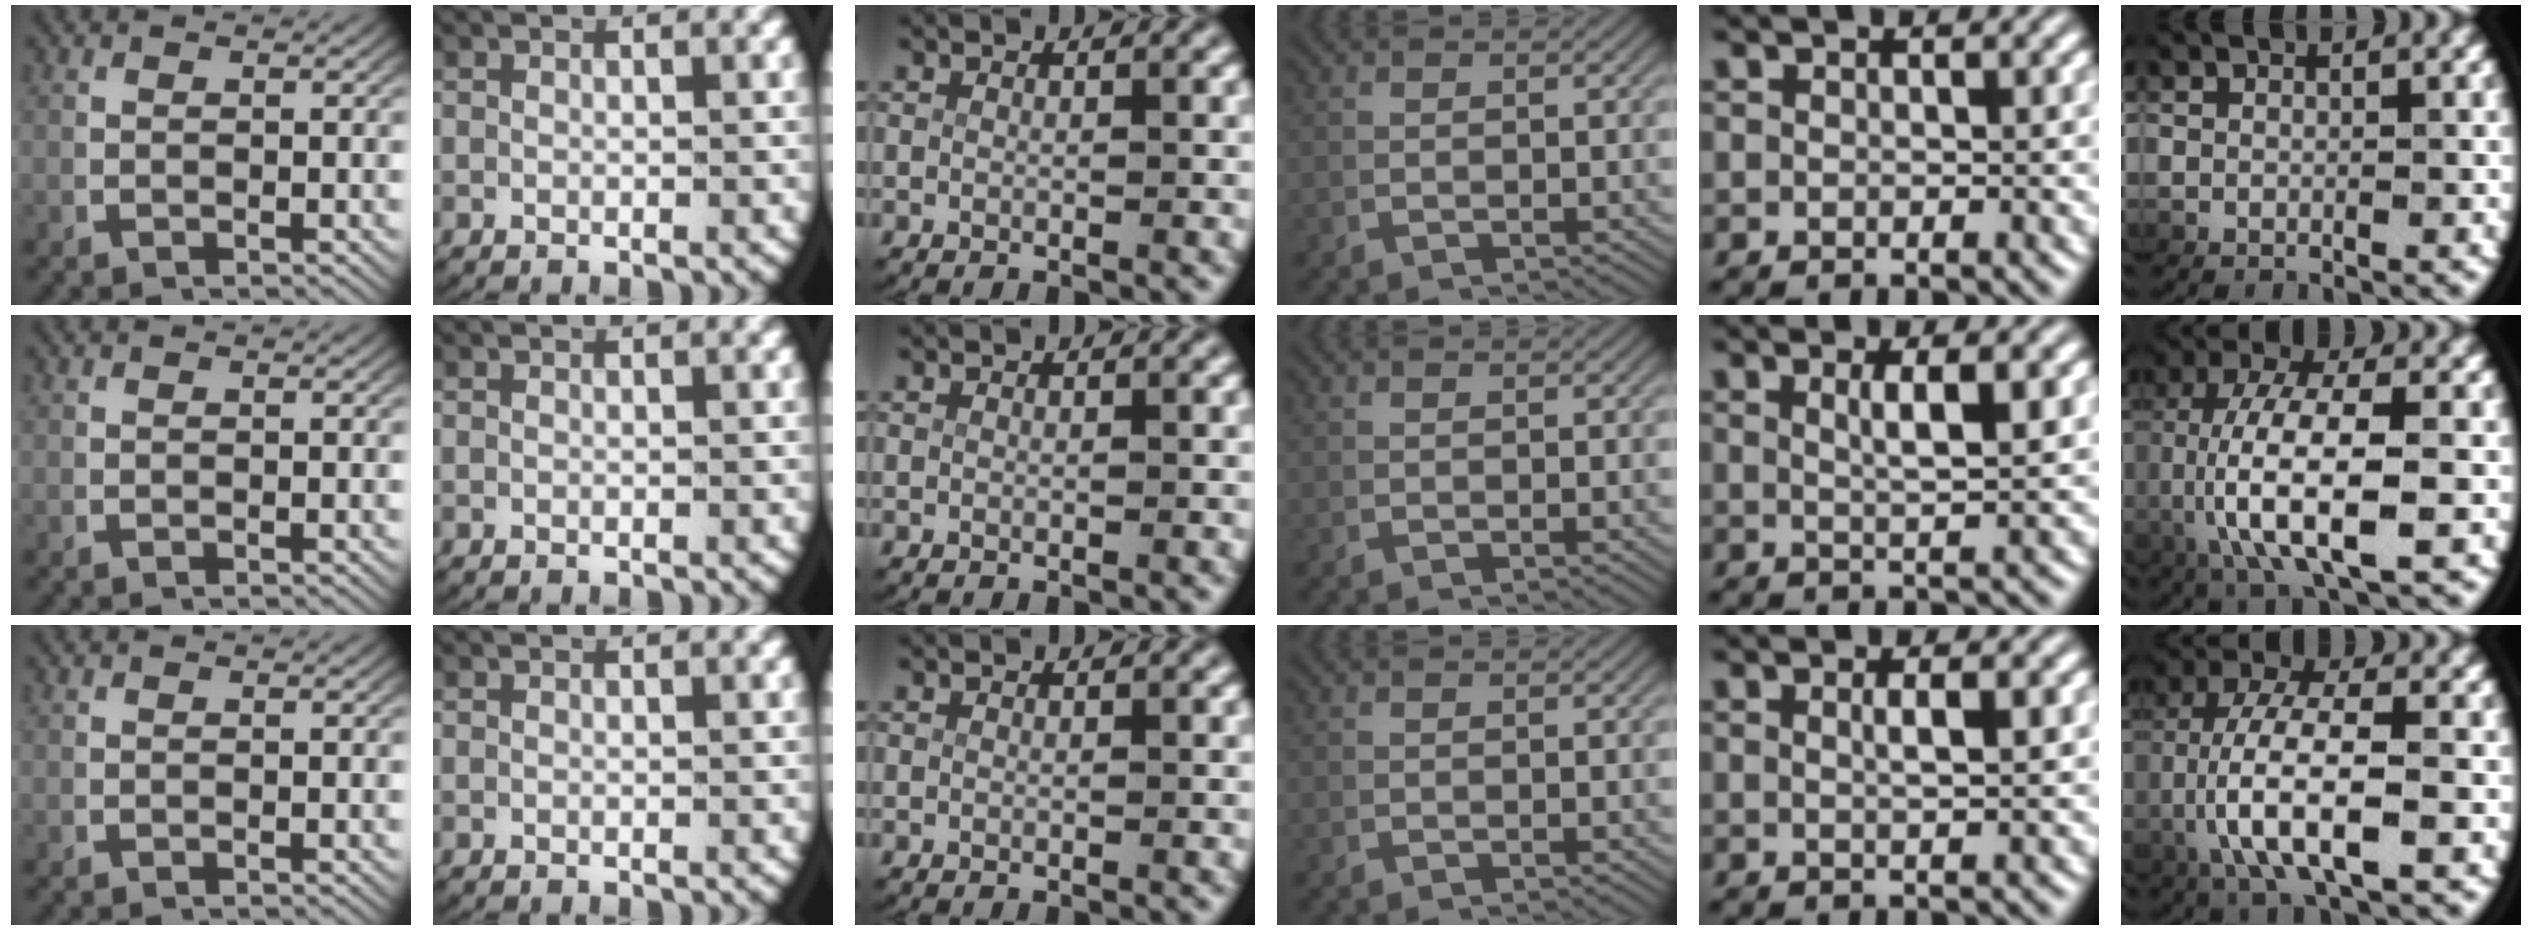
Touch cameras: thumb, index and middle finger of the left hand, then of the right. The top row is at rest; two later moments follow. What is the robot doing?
{"motion": "lift_and_place", "object": "ribbon"}